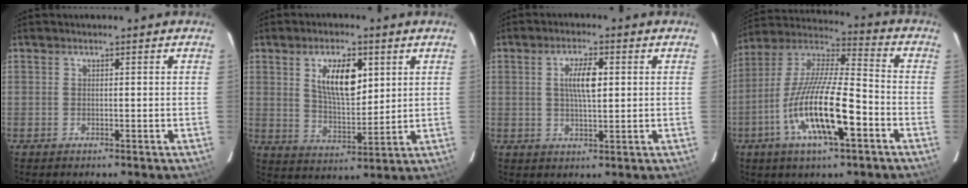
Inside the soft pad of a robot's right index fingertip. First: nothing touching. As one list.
[{"total": 10.5, "force": [3.9, 4.8, 8.5], "torque": [-0.146, 0.004, 0.075]}, {"total": 5.6, "force": [1.1, 1.8, 5.2], "torque": [-0.093, 0.005, 0.021]}, {"total": 18.5, "force": [-7.2, 4.4, 16.5], "torque": [-0.320, -0.018, -0.141]}]